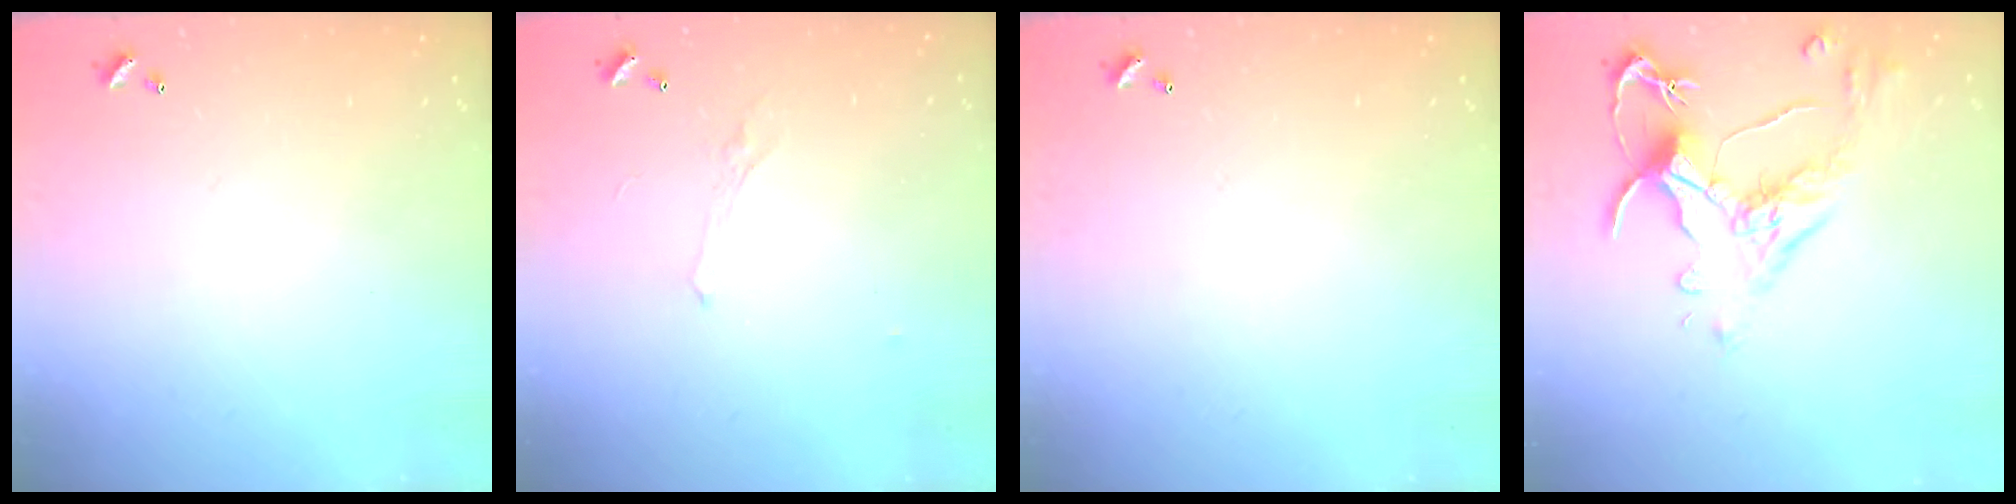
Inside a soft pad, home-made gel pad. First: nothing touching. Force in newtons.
{"total": 0.7, "press": 0.4, "slide": 0.6}
{"total": 0.0}
{"total": 2.6, "press": 2.2, "slide": 1.4}